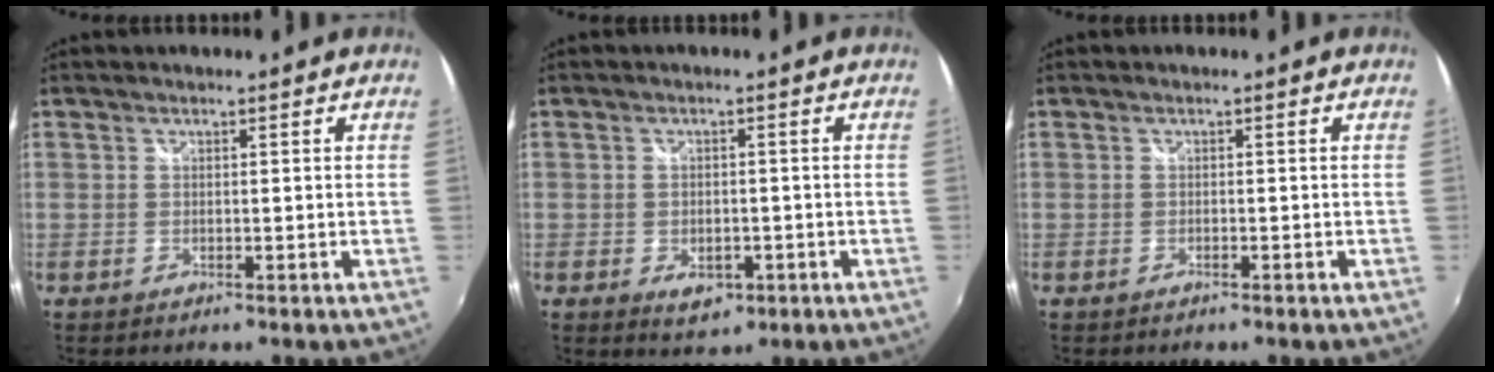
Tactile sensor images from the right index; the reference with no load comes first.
{"total": 4.6, "force": [-2.0, 3.1, 2.9], "torque": [-0.055, -0.008, -0.024]}
{"total": 0.7, "force": [-0.6, 0.2, 0.3], "torque": [-0.006, -0.001, -0.010]}